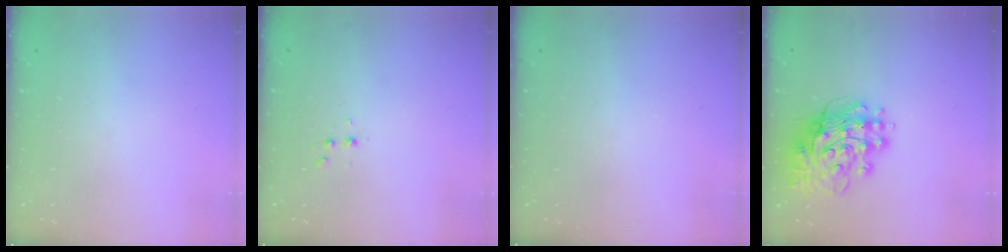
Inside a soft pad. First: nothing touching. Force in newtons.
{"total": 2.6, "press": 2.5, "slide": 0.8}
{"total": 0.0}
{"total": 17.5, "press": 17.4, "slide": 1.7}